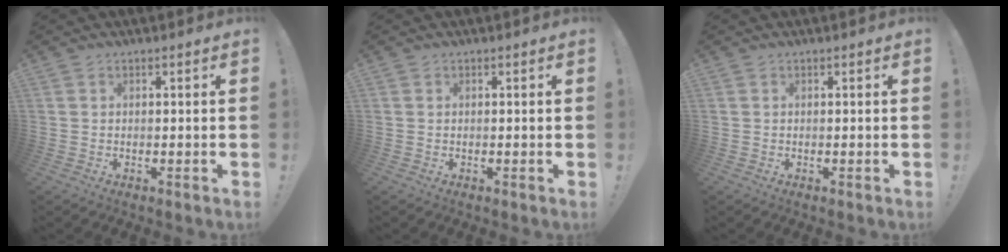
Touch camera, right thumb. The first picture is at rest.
{"total": 0.0}
{"total": 0.0}